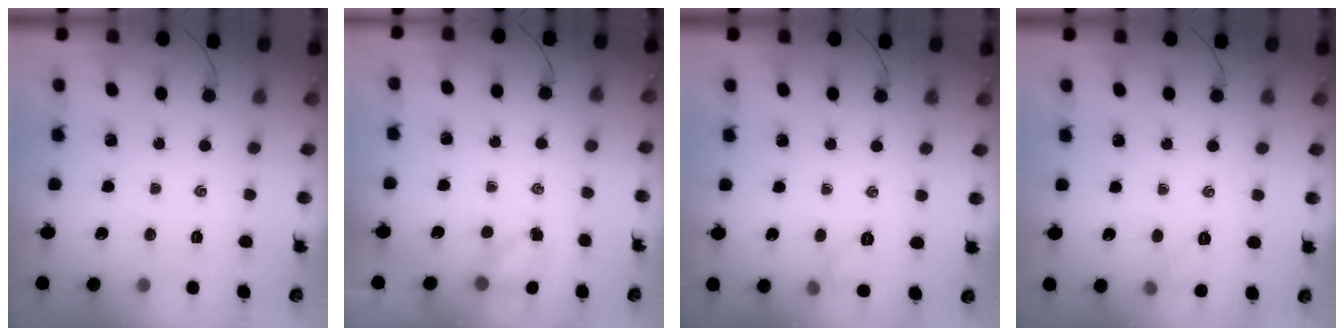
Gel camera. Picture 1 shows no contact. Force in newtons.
{"total": 4.0, "press": 3.9, "slide": 0.6}
{"total": 5.6, "press": 5.5, "slide": 1.3}
{"total": 5.7, "press": 5.5, "slide": 1.5}